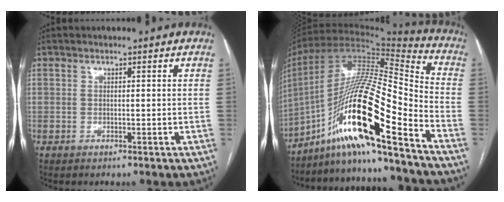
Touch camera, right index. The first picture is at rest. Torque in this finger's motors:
{"motor_torque": [1.15, -0.99, 0.58, 0.15]}